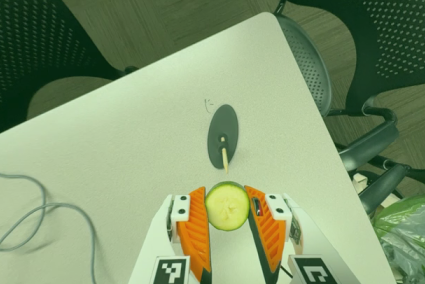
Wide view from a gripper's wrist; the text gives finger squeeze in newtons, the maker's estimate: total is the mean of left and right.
{"total": 12.0, "left": 12.3, "right": 11.7}